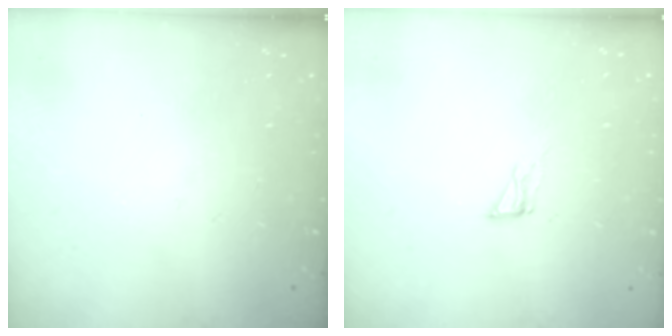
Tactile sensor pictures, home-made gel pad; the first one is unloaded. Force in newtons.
{"total": 4.3, "press": 4.2, "slide": 0.3}